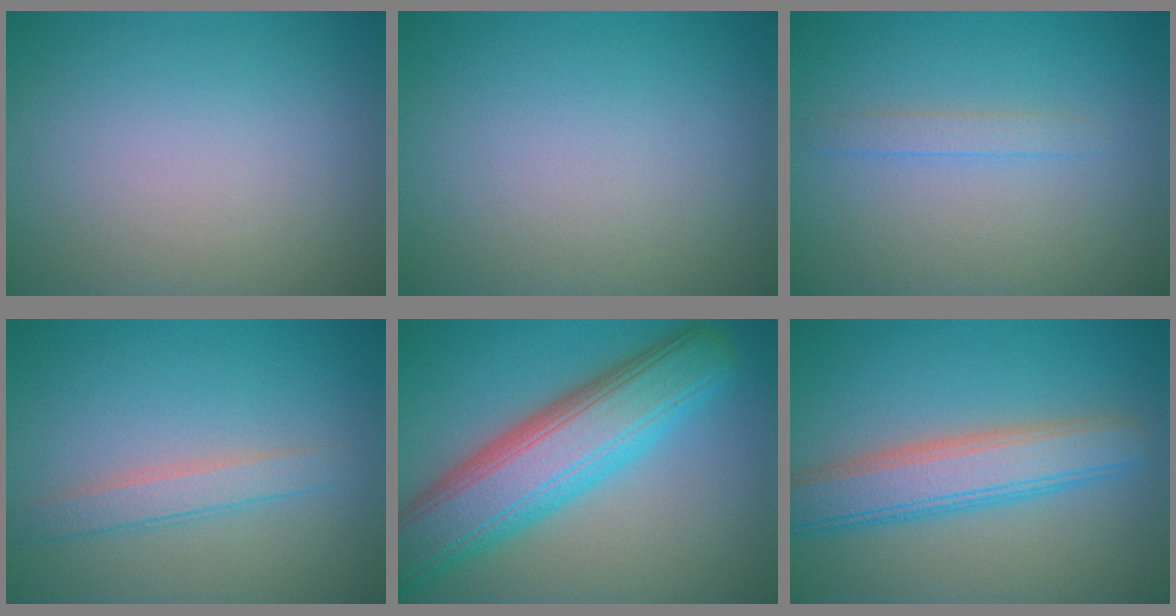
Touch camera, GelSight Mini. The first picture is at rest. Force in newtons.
{"total": 0.0}
{"total": 1.2, "press": 1.2, "slide": 0.2}
{"total": 2.3, "press": 2.2, "slide": 0.1}
{"total": 9.9, "press": 9.8, "slide": 0.6}
{"total": 5.6, "press": 5.6, "slide": 0.2}